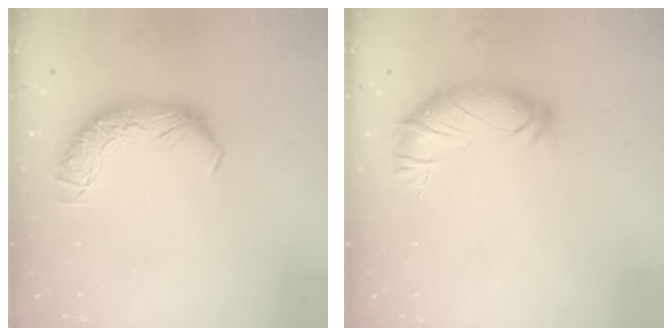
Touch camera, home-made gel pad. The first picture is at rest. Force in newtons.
{"total": 3.0, "press": 2.3, "slide": 1.9}